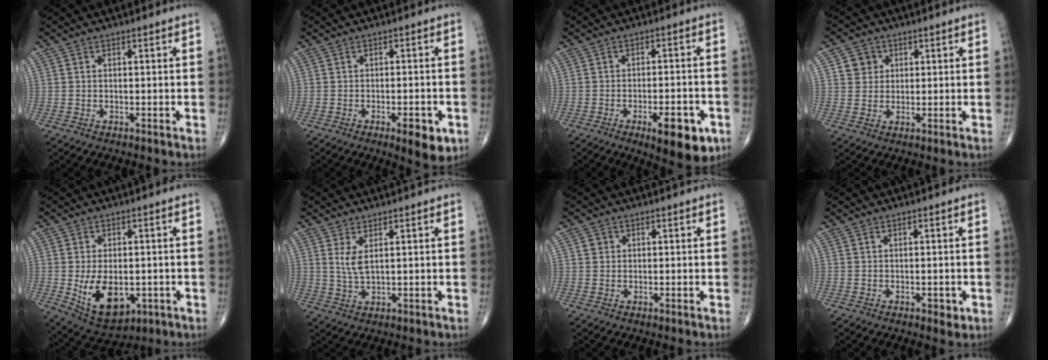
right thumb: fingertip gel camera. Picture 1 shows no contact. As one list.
[{"total": 6.4, "force": [-2.7, 2.2, 5.4], "torque": [-0.065, 0.001, -0.031]}, {"total": 10.7, "force": [-4.8, 3.8, 8.8], "torque": [-0.106, 0.014, -0.060]}, {"total": 4.0, "force": [1.3, 3.7, 1.0], "torque": [0.005, -0.002, 0.018]}, {"total": 11.5, "force": [-2.3, 7.0, 8.9], "torque": [-0.128, -0.007, -0.015]}, {"total": 3.5, "force": [1.3, 1.1, 3.0], "torque": [-0.062, -0.010, 0.034]}, {"total": 1.4, "force": [0.4, 1.3, 0.4], "torque": [0.000, 0.000, 0.003]}, {"total": 1.8, "force": [-0.4, 1.0, 1.4], "torque": [-0.009, -0.001, -0.005]}]